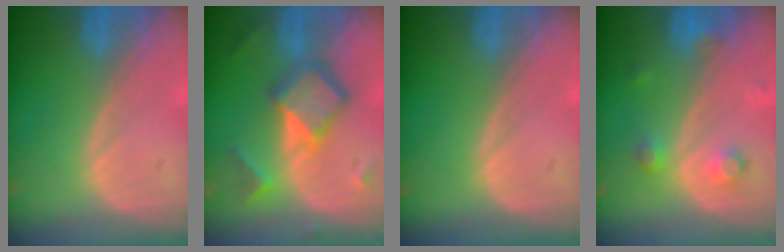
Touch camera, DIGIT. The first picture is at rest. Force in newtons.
{"total": 7.1, "press": 7.1, "slide": 0.5}
{"total": 0.0}
{"total": 3.8, "press": 3.3, "slide": 1.7}